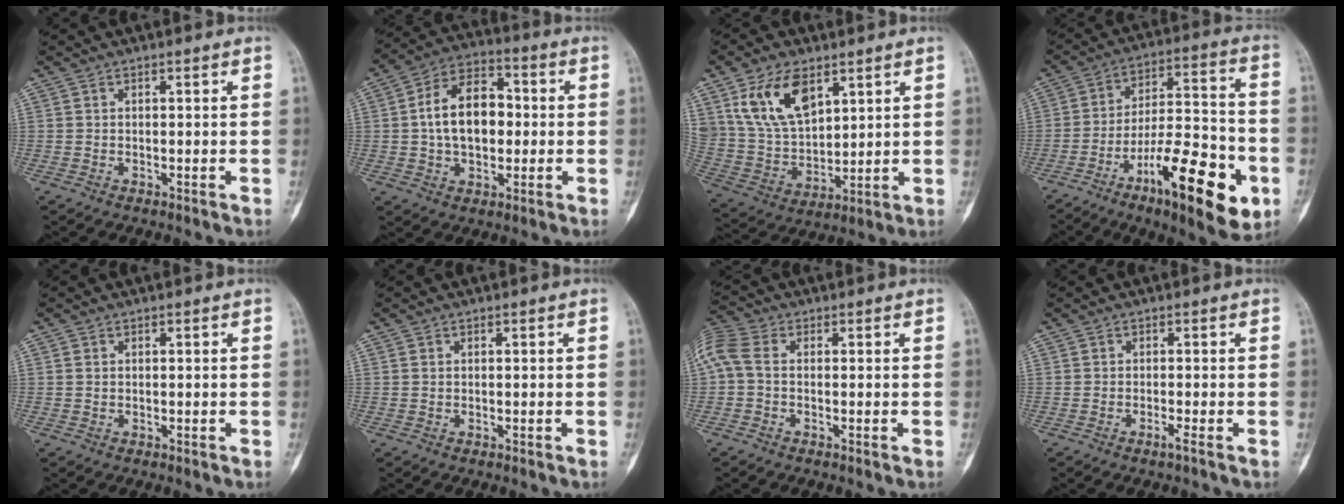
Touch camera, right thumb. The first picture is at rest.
{"total": 13.7, "force": [0.4, 8.9, 10.5], "torque": [-0.156, 0.024, 0.001]}
{"total": 14.7, "force": [7.5, 8.4, 9.5], "torque": [-0.161, -0.028, 0.160]}
{"total": 22.2, "force": [-9.4, 6.8, 18.9], "torque": [-0.278, 0.047, -0.145]}
{"total": 0.8, "force": [0.2, 0.7, 0.4], "torque": [-0.006, 0.001, 0.004]}
{"total": 0.6, "force": [0.2, 0.5, 0.3], "torque": [-0.004, 0.000, 0.004]}
{"total": 6.7, "force": [0.4, 4.3, 5.1], "torque": [-0.134, 0.020, 0.000]}
{"total": 1.2, "force": [-0.7, -0.3, 0.9], "torque": [-0.021, -0.002, -0.015]}